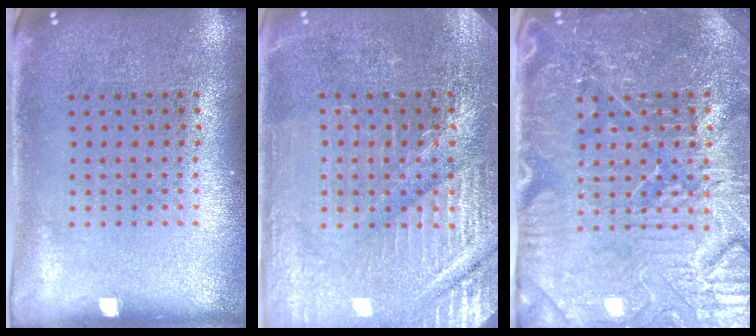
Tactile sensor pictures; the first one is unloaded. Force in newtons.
{"total": 3.9, "press": 3.7, "slide": 1.0}
{"total": 4.9, "press": 4.6, "slide": 1.6}